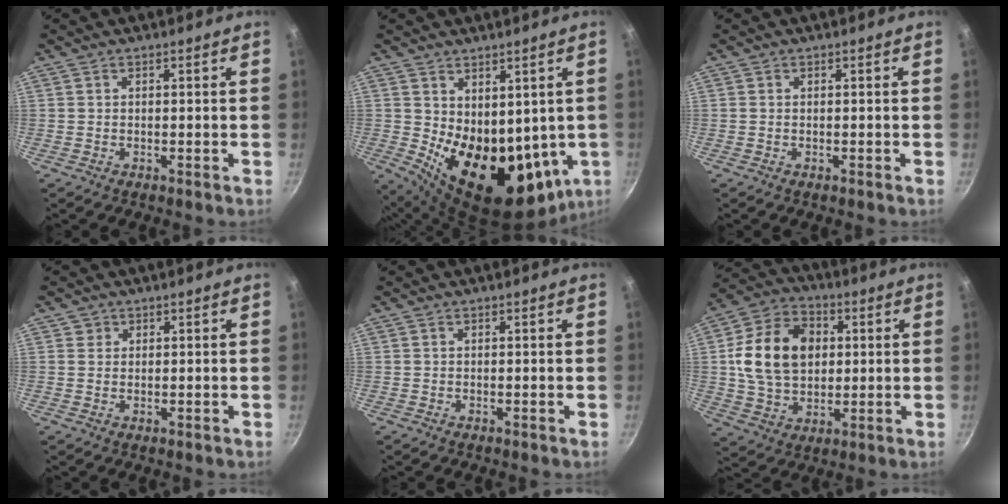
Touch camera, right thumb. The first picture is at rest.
{"total": 17.2, "force": [0.5, 10.5, 13.6], "torque": [-0.170, -0.041, 0.038]}
{"total": 0.0}
{"total": 1.5, "force": [0.5, 1.4, 0.2], "torque": [0.007, -0.001, 0.005]}
{"total": 0.0}
{"total": 16.7, "force": [2.5, 12.3, 11.0], "torque": [-0.175, 0.008, 0.038]}